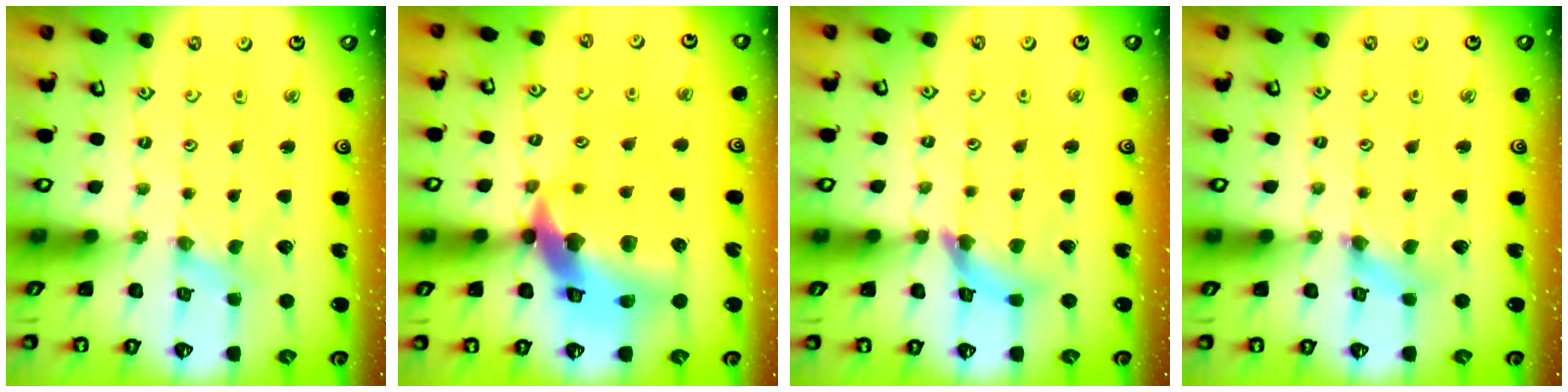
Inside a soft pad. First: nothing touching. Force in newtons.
{"total": 19.5, "press": 19.3, "slide": 2.8}
{"total": 7.2, "press": 7.2, "slide": 0.7}
{"total": 2.9, "press": 2.9, "slide": 0.3}